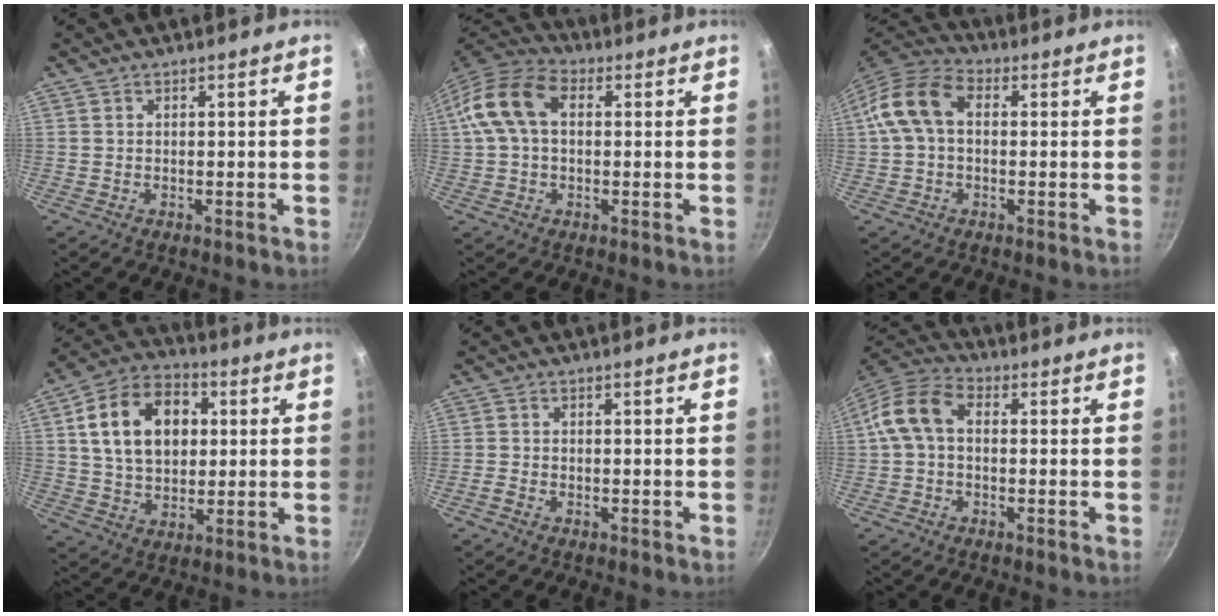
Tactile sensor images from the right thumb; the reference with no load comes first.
{"total": 11.8, "force": [2.1, 7.6, 8.8], "torque": [-0.158, 0.029, 0.021]}
{"total": 10.5, "force": [1.3, 7.1, 7.7], "torque": [-0.135, 0.030, 0.005]}
{"total": 16.7, "force": [3.4, 11.7, 11.4], "torque": [-0.166, 0.013, 0.049]}
{"total": 1.4, "force": [-0.9, 0.8, 0.6], "torque": [-0.020, 0.004, -0.023]}
{"total": 9.1, "force": [0.5, 6.2, 6.6], "torque": [-0.123, 0.031, -0.008]}